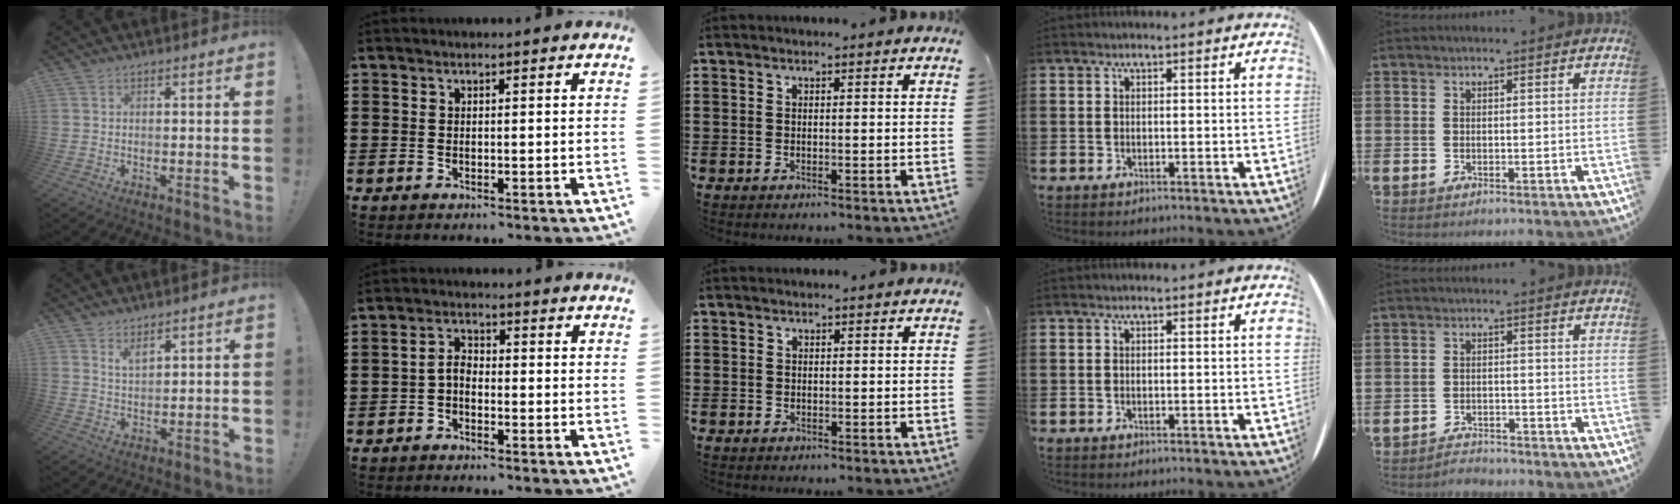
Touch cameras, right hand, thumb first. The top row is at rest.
{"thumb": {"total": 3.8, "force": [3.2, 1.4, 1.6], "torque": [-0.016, -0.024, 0.056]}, "index": {"total": 2.5, "force": [-1.3, 1.3, 1.7], "torque": [-0.042, 0.006, -0.029]}, "middle": {"total": 0.5, "force": [-0.3, 0.4, 0.1], "torque": [-0.001, 0.003, -0.007]}, "little": {"total": 2.2, "force": [-2.1, 0.2, -0.2], "torque": [-0.003, 0.003, -0.048]}}